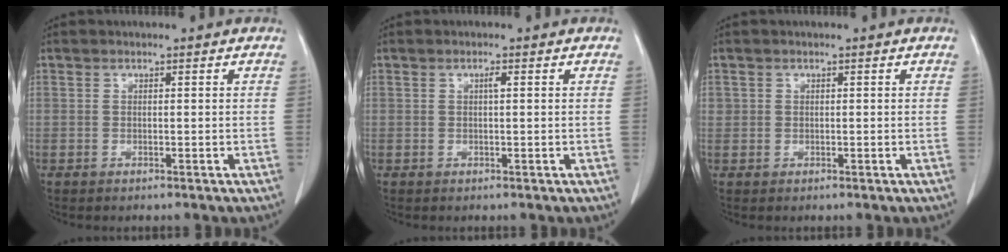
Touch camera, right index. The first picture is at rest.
{"total": 0.8, "force": [0.2, 0.1, 0.8], "torque": [-0.017, 0.002, 0.002]}
{"total": 0.9, "force": [0.3, 0.9, 0.1], "torque": [0.011, 0.002, 0.001]}